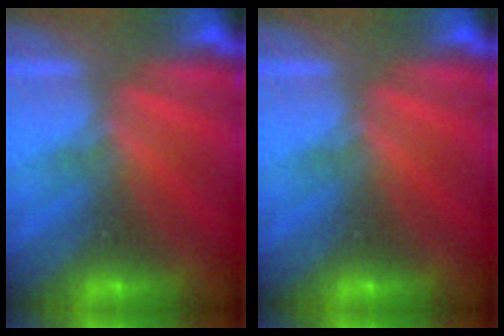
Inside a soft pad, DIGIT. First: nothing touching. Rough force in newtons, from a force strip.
{"total": 0.0}